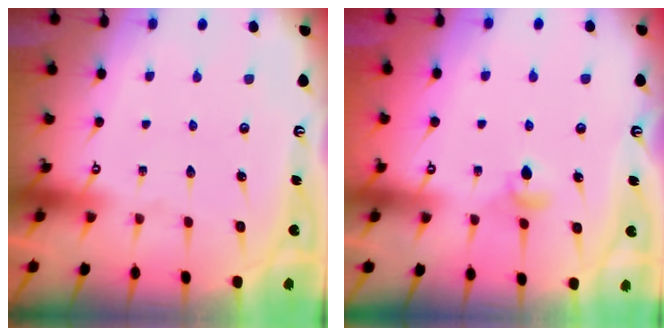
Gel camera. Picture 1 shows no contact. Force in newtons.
{"total": 4.0, "press": 4.0, "slide": 0.6}